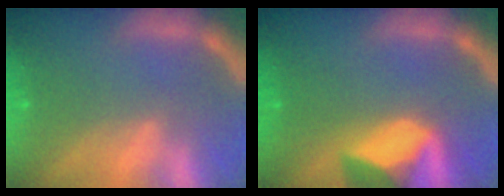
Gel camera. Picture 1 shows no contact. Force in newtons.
{"total": 7.5}